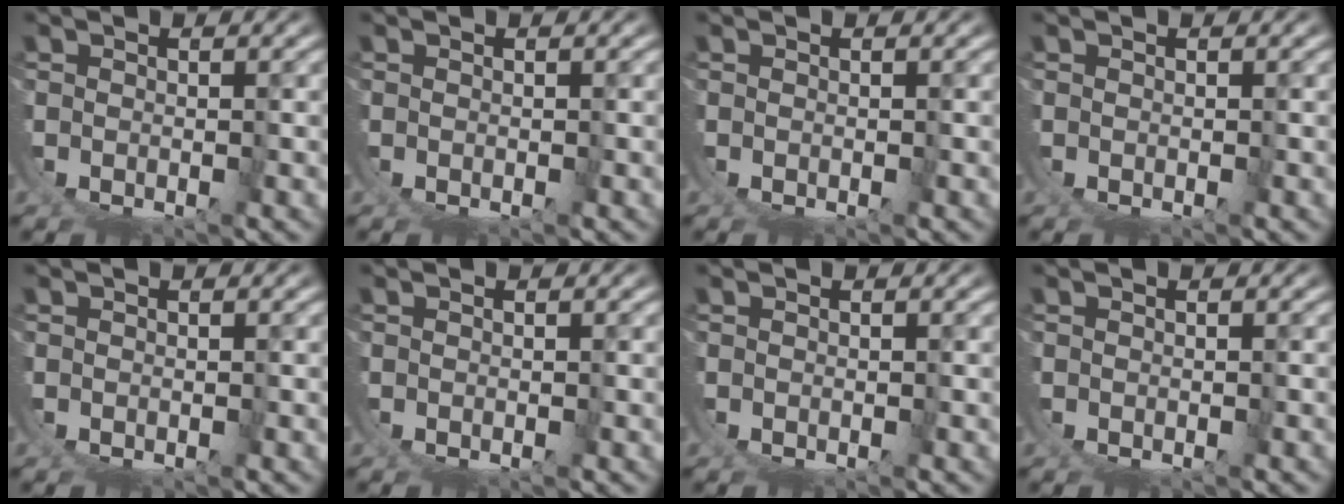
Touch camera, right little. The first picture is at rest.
{"total": 0.0}
{"total": 0.0}
{"total": 0.0}
{"total": 0.0}
{"total": 0.0}
{"total": 0.0}
{"total": 0.0}